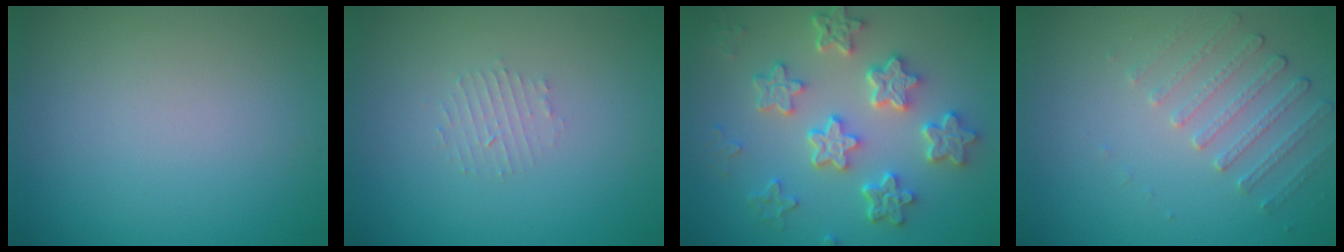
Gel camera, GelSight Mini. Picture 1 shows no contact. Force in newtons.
{"total": 1.2, "press": 1.1, "slide": 0.2}
{"total": 6.1, "press": 4.8, "slide": 3.8}
{"total": 1.9, "press": 1.5, "slide": 1.2}